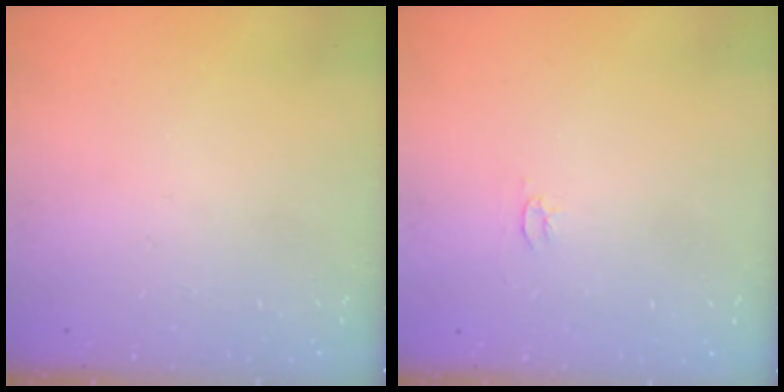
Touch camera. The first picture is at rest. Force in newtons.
{"total": 2.6, "press": 2.6, "slide": 0.3}